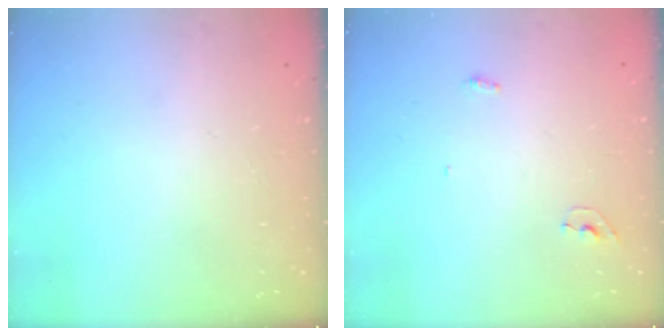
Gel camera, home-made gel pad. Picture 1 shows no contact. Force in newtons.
{"total": 5.6, "press": 3.9, "slide": 4.1}